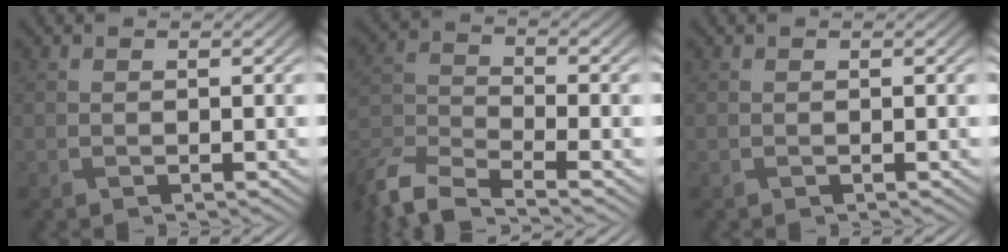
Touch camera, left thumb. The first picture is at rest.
{"total": 8.4, "force": [-7.1, 2.1, 4.0], "torque": [-0.095, -0.019, -0.148]}
{"total": 0.0}